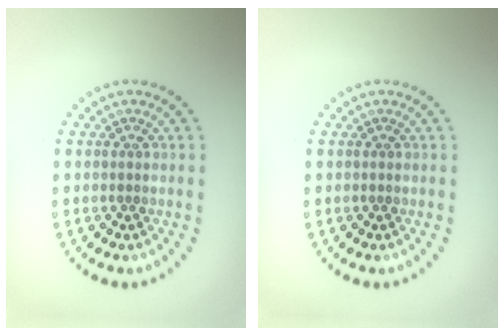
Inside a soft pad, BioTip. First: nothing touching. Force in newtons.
{"total": 0.0}